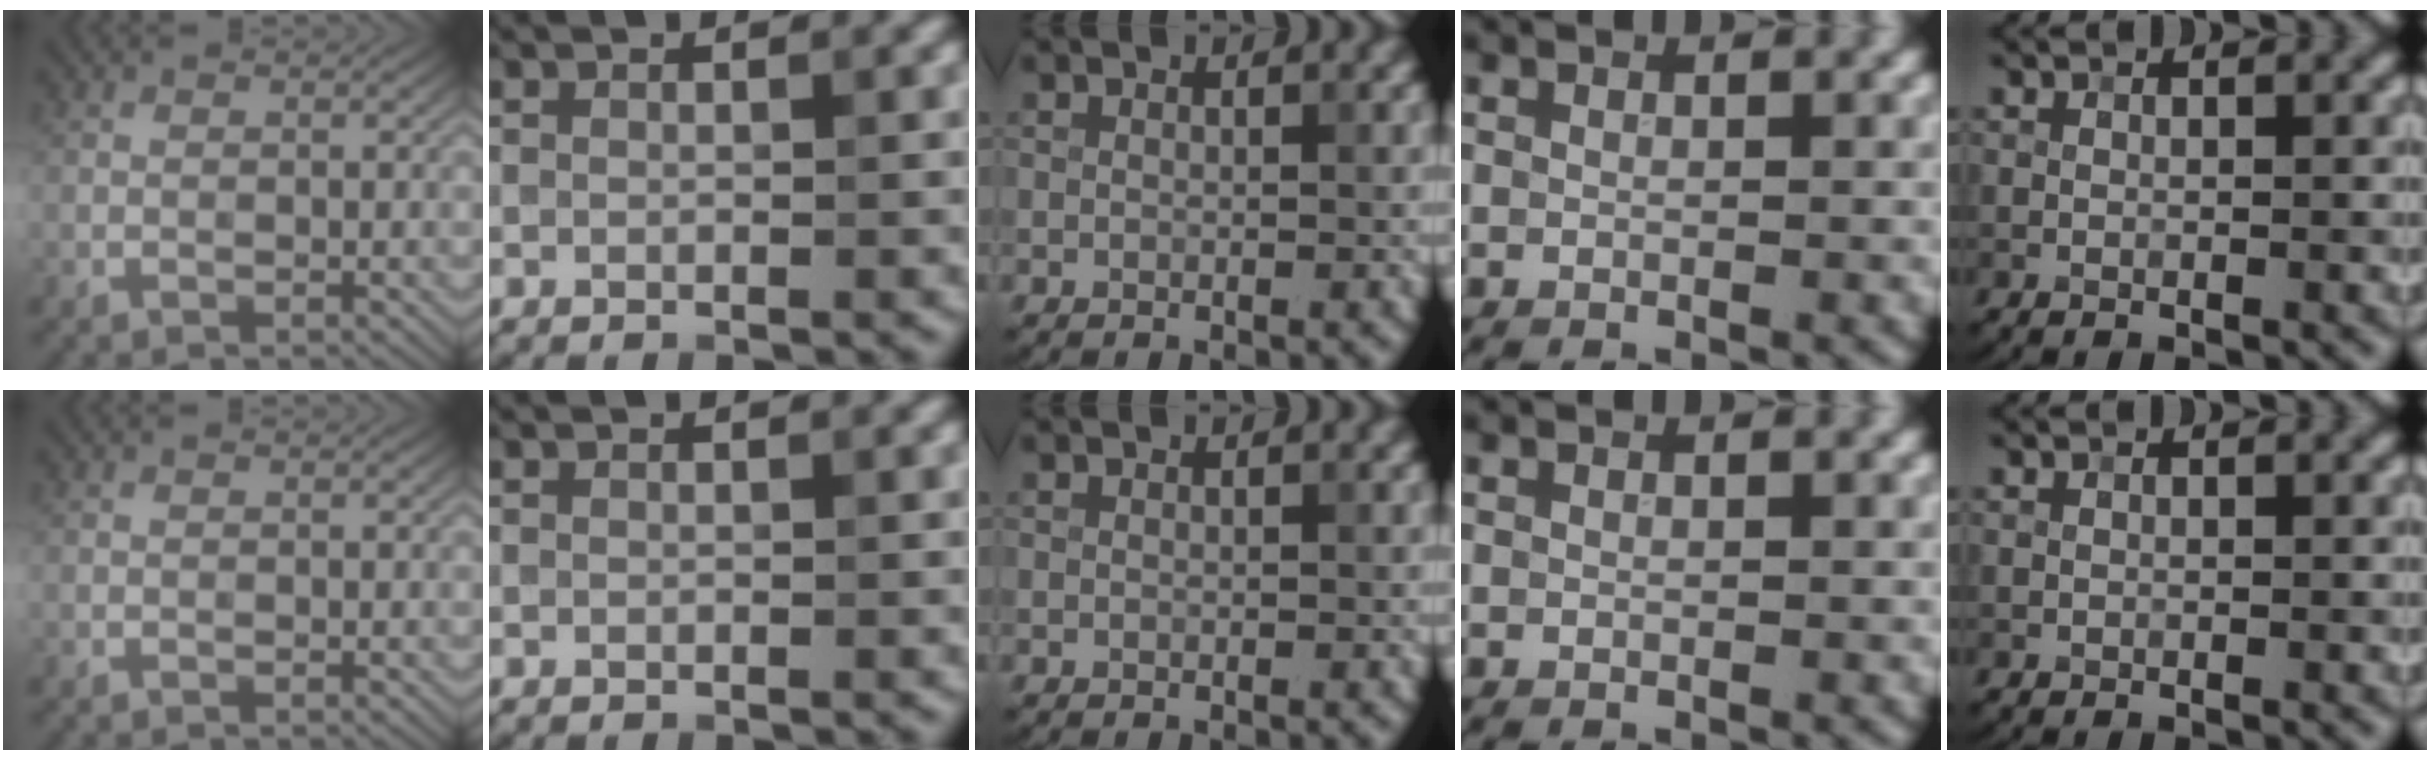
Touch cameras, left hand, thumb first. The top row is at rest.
{}